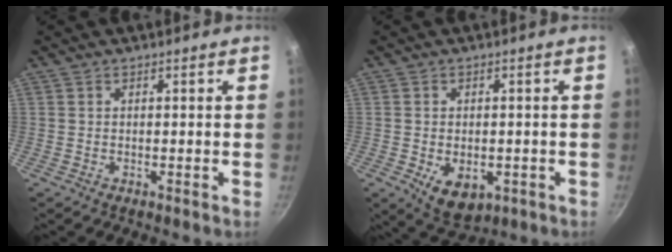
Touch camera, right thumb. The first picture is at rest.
{"total": 7.4, "force": [-1.9, 4.9, 5.2], "torque": [-0.064, -0.006, -0.014]}